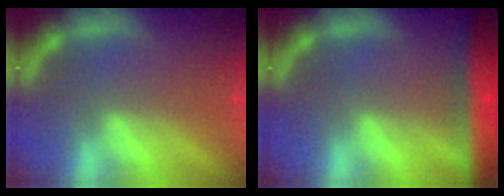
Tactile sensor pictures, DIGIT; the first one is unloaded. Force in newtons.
{"total": 8.0}